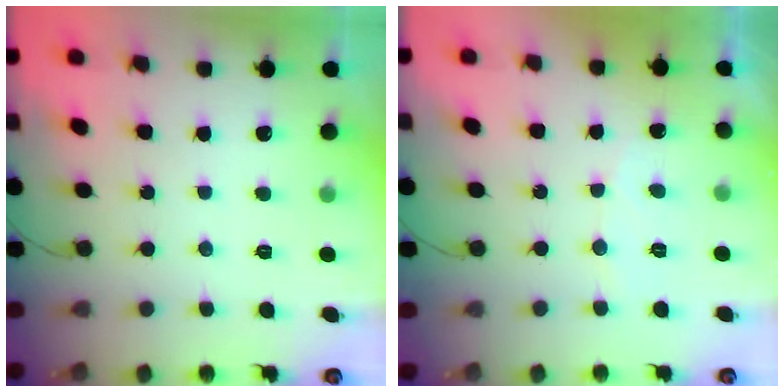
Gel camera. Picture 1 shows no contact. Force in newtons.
{"total": 3.5, "press": 3.4, "slide": 0.3}